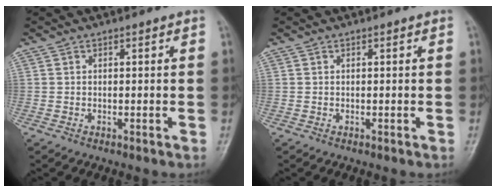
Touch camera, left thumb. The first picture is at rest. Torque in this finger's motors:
{"motor_torque": [0.00, 0.00, -0.01, -0.10, 0.00]}